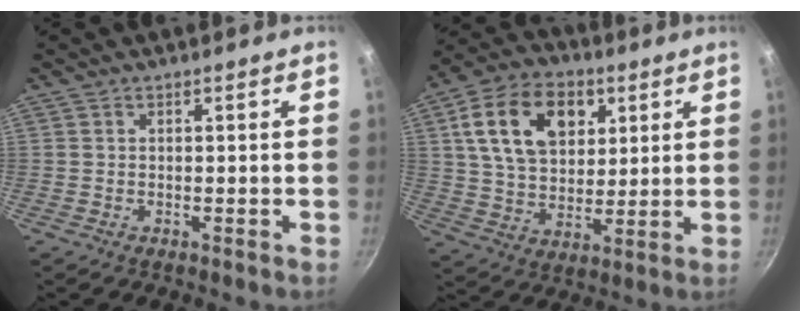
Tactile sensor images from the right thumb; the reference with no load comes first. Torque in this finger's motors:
{"motor_torque": [-1.48, 2.12, 1.19, 0.37, 0.26]}